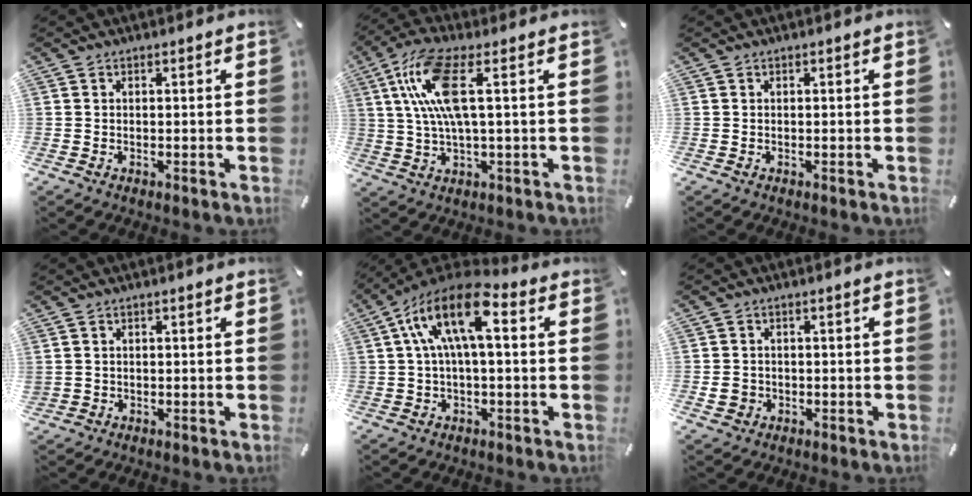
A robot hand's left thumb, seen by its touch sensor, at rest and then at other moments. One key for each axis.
{"total": 12.1, "fx": 2.5, "fy": 3.5, "fz": 11.3, "tx": -0.238, "ty": -0.008, "tz": 0.042}
{"total": 0.0}
{"total": 1.1, "fx": 0.4, "fy": 1.0, "fz": 0.2, "tx": -0.007, "ty": 0.002, "tz": 0.007}
{"total": 15.3, "fx": 3.6, "fy": 6.6, "fz": 13.3, "tx": -0.260, "ty": -0.004, "tz": 0.063}
{"total": 2.6, "fx": -0.5, "fy": 2.4, "fz": 0.8, "tx": -0.014, "ty": 0.003, "tz": -0.009}